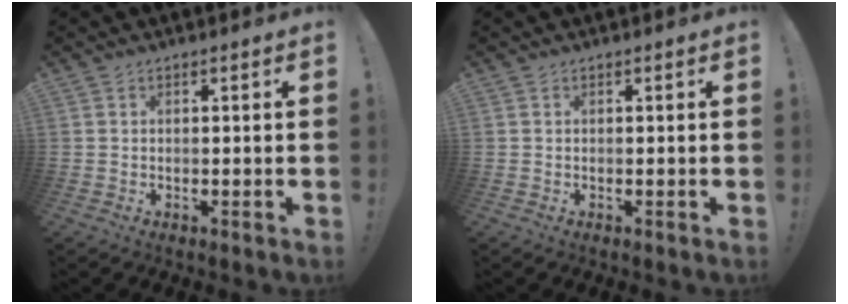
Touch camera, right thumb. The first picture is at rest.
{"total": 0.0}